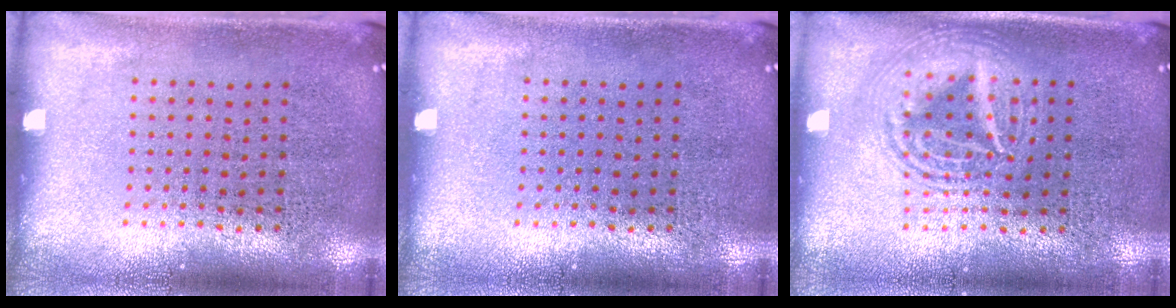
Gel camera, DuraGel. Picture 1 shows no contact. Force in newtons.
{"total": 0.0}
{"total": 2.7, "press": 2.7, "slide": 0.2}